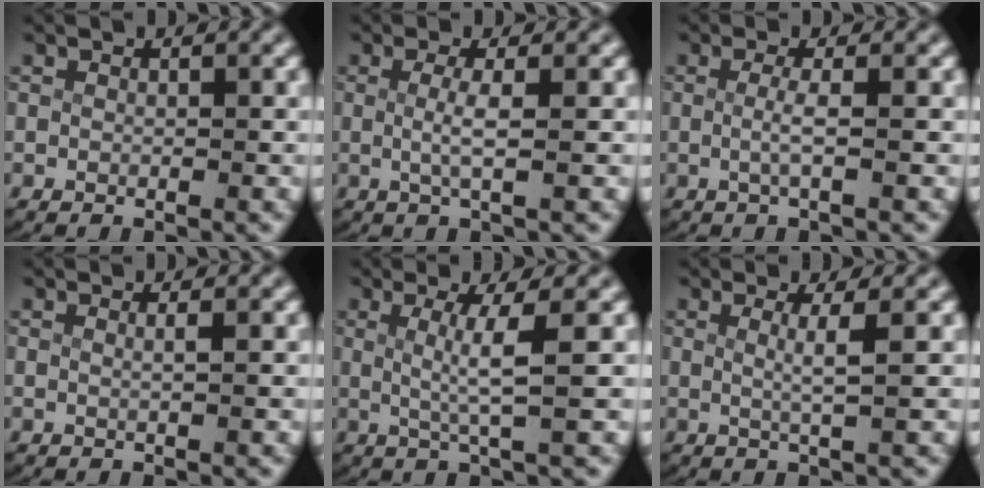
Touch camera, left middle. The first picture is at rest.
{"total": 2.4, "force": [0.1, 0.0, 2.4], "torque": [-0.055, -0.009, 0.007]}
{"total": 1.8, "force": [-0.3, -0.1, 1.7], "torque": [-0.044, -0.009, -0.003]}
{"total": 0.9, "force": [0.2, -0.2, 0.8], "torque": [-0.017, -0.006, 0.004]}
{"total": 3.9, "force": [0.6, -0.4, 3.8], "torque": [-0.068, -0.008, 0.014]}
{"total": 2.3, "force": [0.6, -0.4, 2.1], "torque": [-0.040, -0.009, 0.014]}